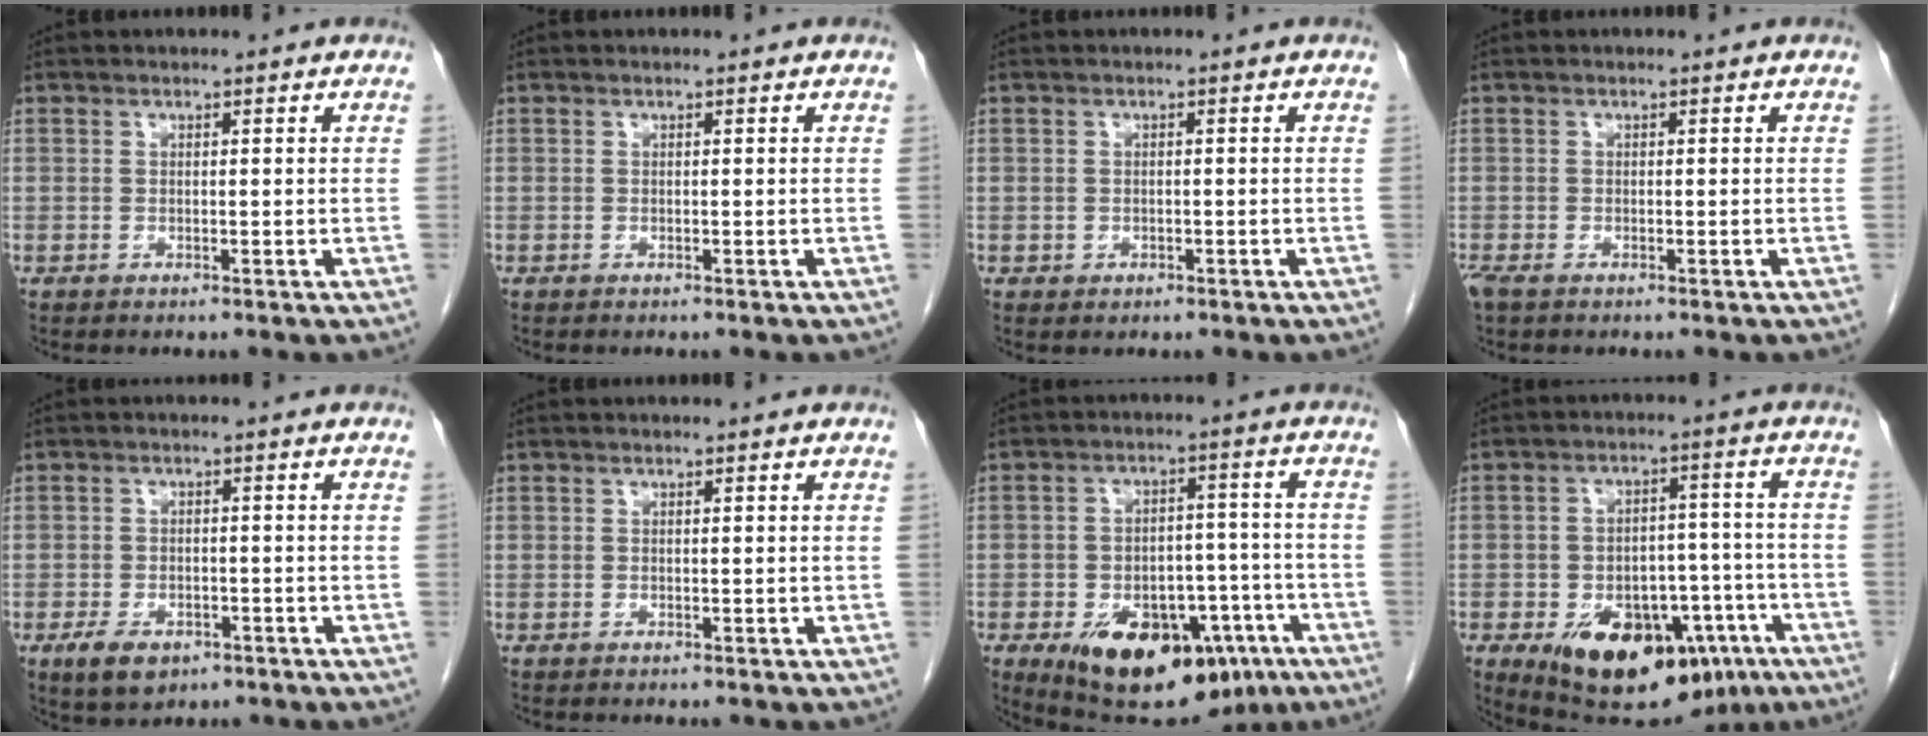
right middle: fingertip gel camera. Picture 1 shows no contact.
{"total": 0.0}
{"total": 0.9, "force": [-0.3, 0.8, 0.3], "torque": [-0.008, 0.001, -0.001]}
{"total": 1.9, "force": [-1.2, 0.8, 1.1], "torque": [-0.031, -0.007, -0.021]}
{"total": 5.4, "force": [-3.1, 3.1, 3.2], "torque": [-0.060, -0.003, -0.044]}
{"total": 0.0}
{"total": 20.0, "force": [-10.5, 10.8, 13.1], "torque": [-0.202, 0.009, -0.145]}
{"total": 21.1, "force": [-10.9, 11.6, 13.8], "torque": [-0.212, 0.009, -0.148]}